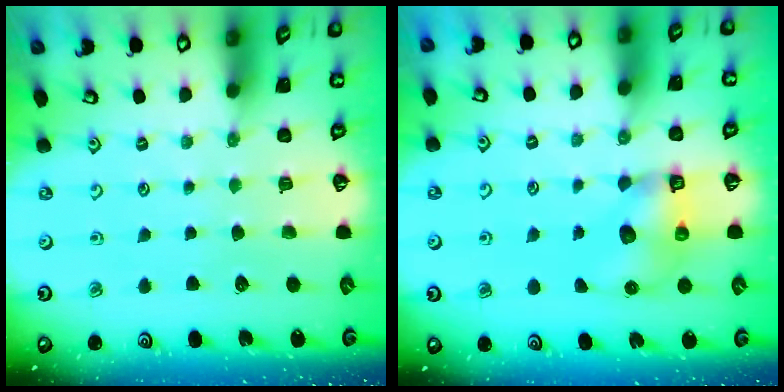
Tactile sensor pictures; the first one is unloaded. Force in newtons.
{"total": 7.6, "press": 7.6, "slide": 0.8}